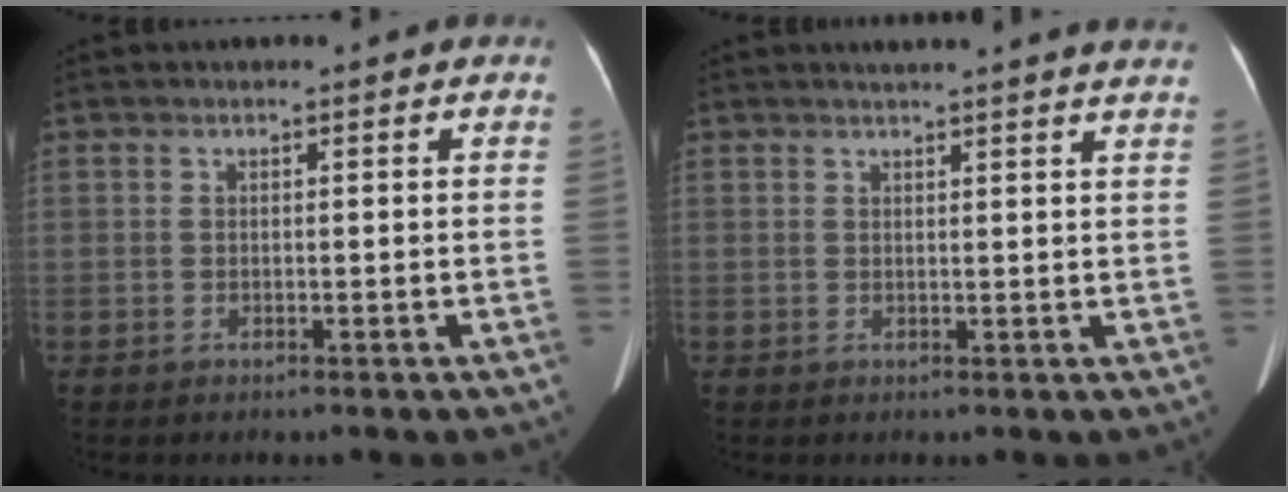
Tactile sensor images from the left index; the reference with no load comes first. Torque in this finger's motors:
{"motor_torque": [0.27, -0.09, 0.00, 0.03]}